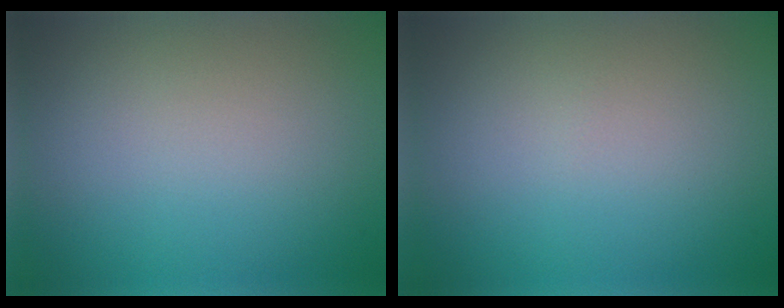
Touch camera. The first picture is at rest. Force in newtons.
{"total": 0.0}